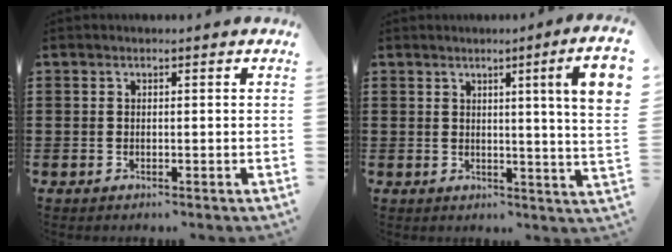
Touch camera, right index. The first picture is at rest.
{"total": 6.3, "force": [2.6, -0.9, 5.7], "torque": [-0.089, -0.021, 0.035]}